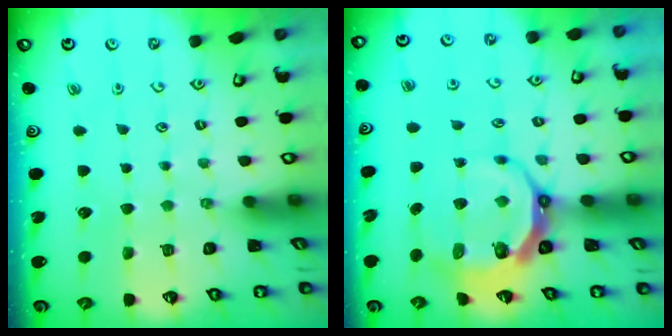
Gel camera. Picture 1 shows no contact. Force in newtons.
{"total": 9.1, "press": 8.1, "slide": 4.1}